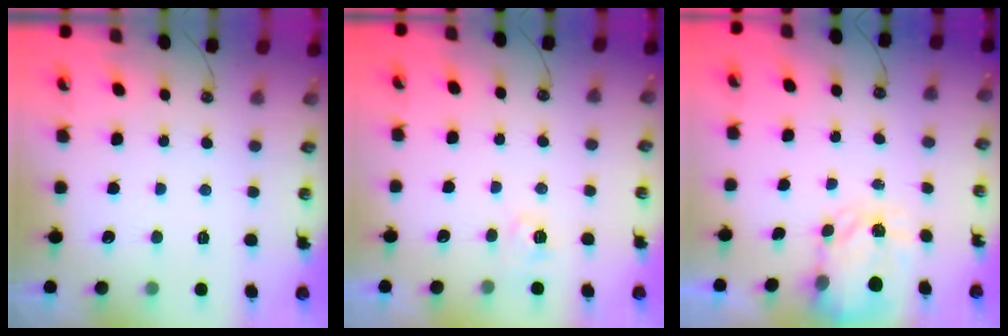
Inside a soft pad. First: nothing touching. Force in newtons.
{"total": 2.7, "press": 2.6, "slide": 0.3}
{"total": 3.6, "press": 3.6, "slide": 0.4}